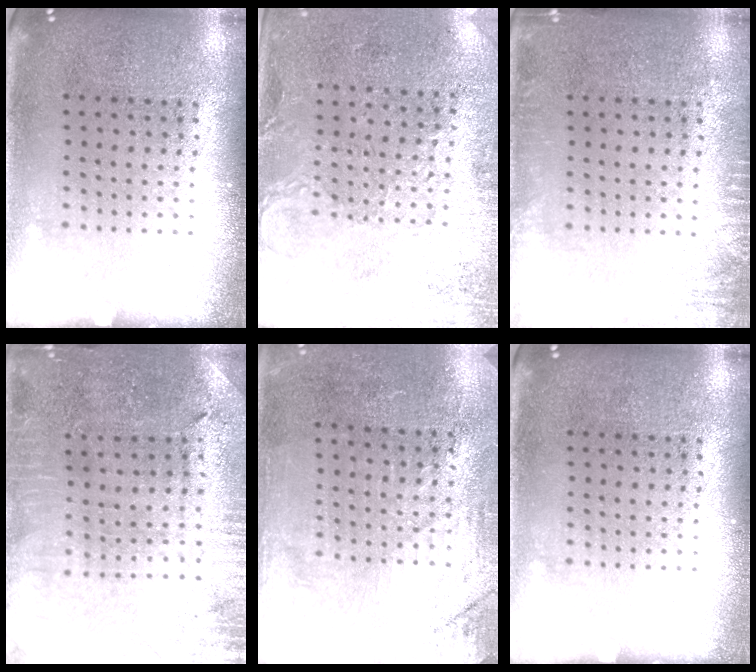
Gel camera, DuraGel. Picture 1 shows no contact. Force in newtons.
{"total": 2.8, "press": 2.5, "slide": 1.2}
{"total": 2.0, "press": 1.9, "slide": 0.2}
{"total": 0.7, "press": 0.6, "slide": 0.3}
{"total": 2.8, "press": 2.8, "slide": 0.5}
{"total": 0.0}